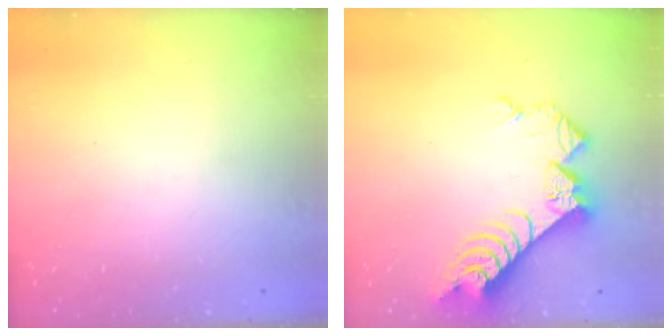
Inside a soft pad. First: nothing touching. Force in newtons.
{"total": 11.2, "press": 11.1, "slide": 1.4}